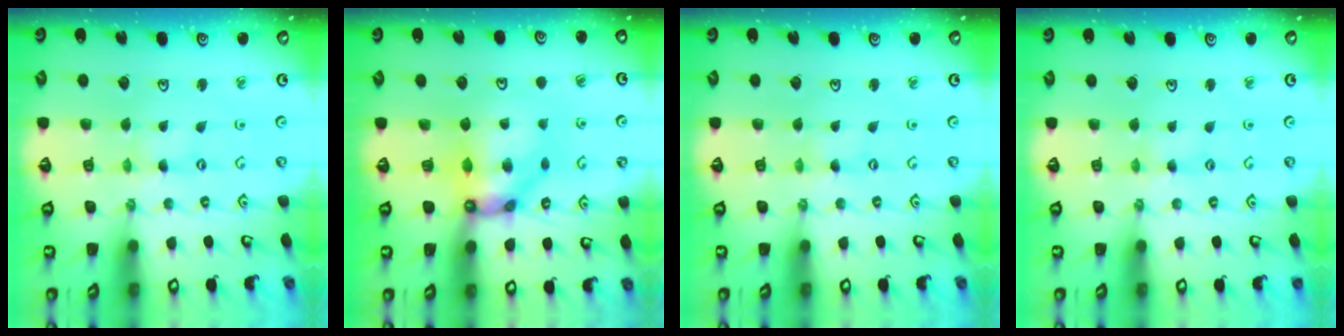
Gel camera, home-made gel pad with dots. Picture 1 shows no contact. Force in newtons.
{"total": 10.8, "press": 10.7, "slide": 1.4}
{"total": 0.0}
{"total": 2.4, "press": 2.4, "slide": 0.4}